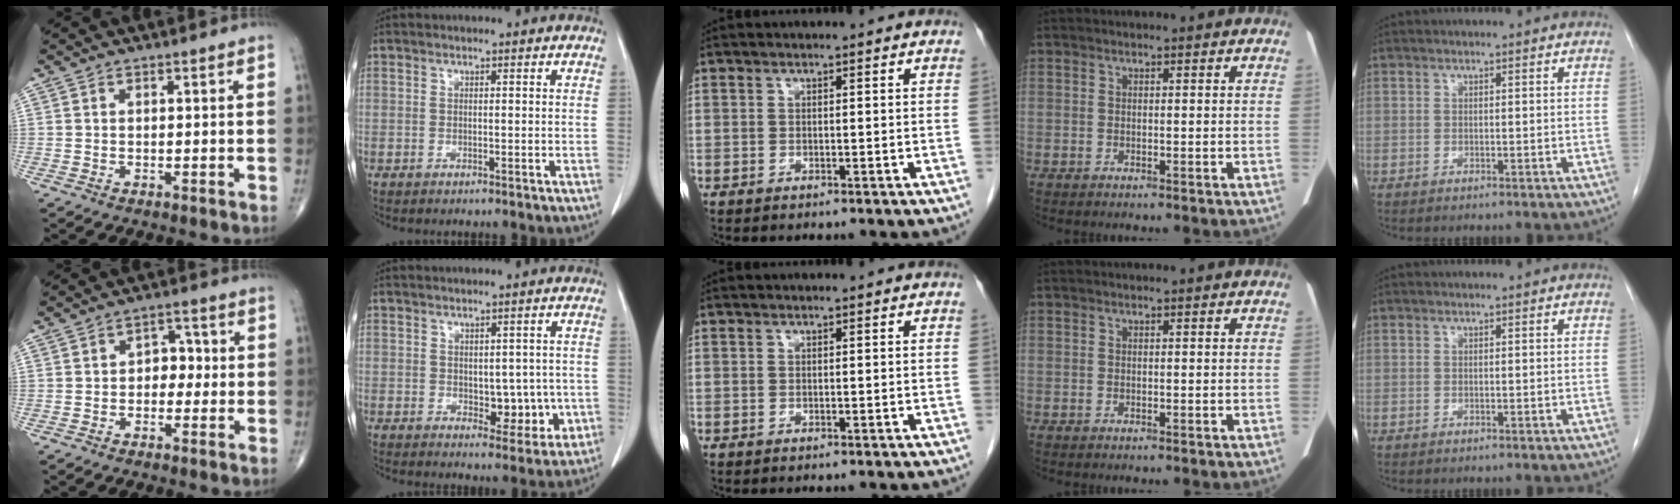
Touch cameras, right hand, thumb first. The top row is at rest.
{"thumb": {"total": 4.7, "force": [-0.3, 3.5, 3.2], "torque": [-0.016, 0.017, -0.013]}, "index": {"total": 5.8, "force": [-0.7, 3.5, 4.6], "torque": [-0.045, 0.005, 0.002]}}